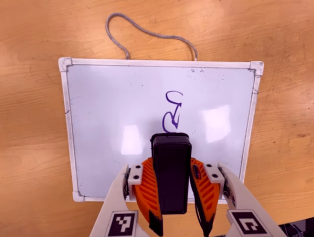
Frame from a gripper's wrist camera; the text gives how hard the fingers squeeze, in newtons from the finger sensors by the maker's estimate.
{"total": 8.0, "left": 6.5, "right": 9.4}